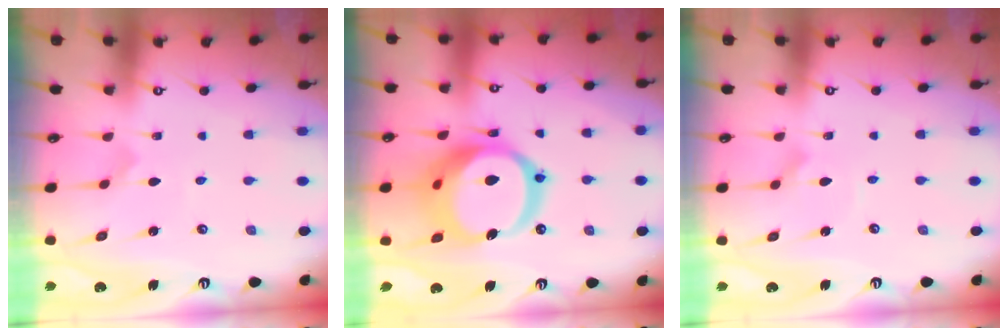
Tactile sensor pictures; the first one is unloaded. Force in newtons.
{"total": 21.0, "press": 20.9, "slide": 2.4}
{"total": 2.4, "press": 2.4, "slide": 0.2}